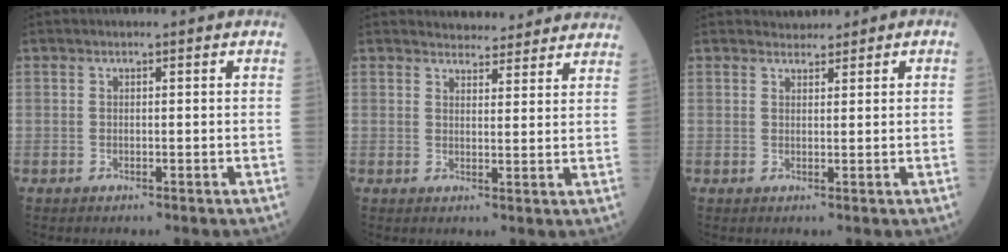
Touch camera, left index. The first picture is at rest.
{"total": 8.3, "force": [7.9, 1.9, 1.4], "torque": [-0.007, 0.008, 0.082]}
{"total": 1.6, "force": [1.4, 0.7, 0.0], "torque": [-0.001, 0.007, 0.020]}